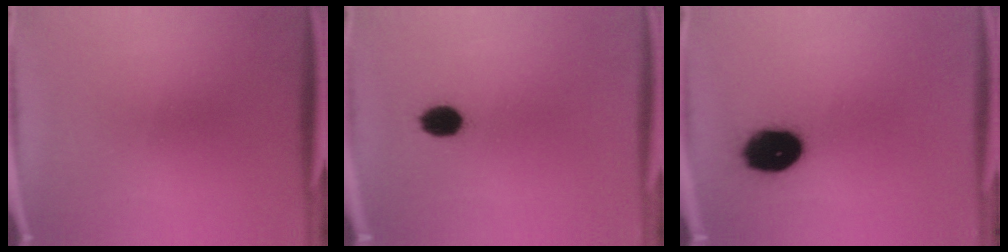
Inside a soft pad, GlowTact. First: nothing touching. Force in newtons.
{"total": 4.7}
{"total": 14.3}